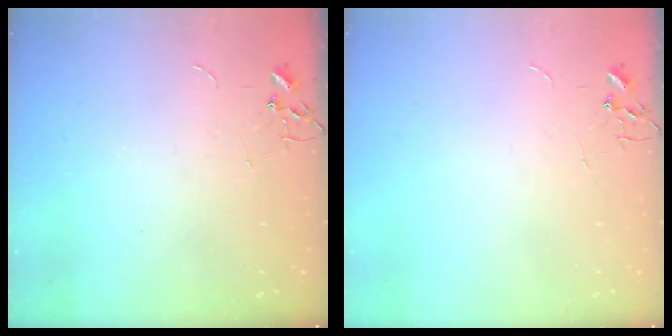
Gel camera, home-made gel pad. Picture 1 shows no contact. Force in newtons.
{"total": 0.0}